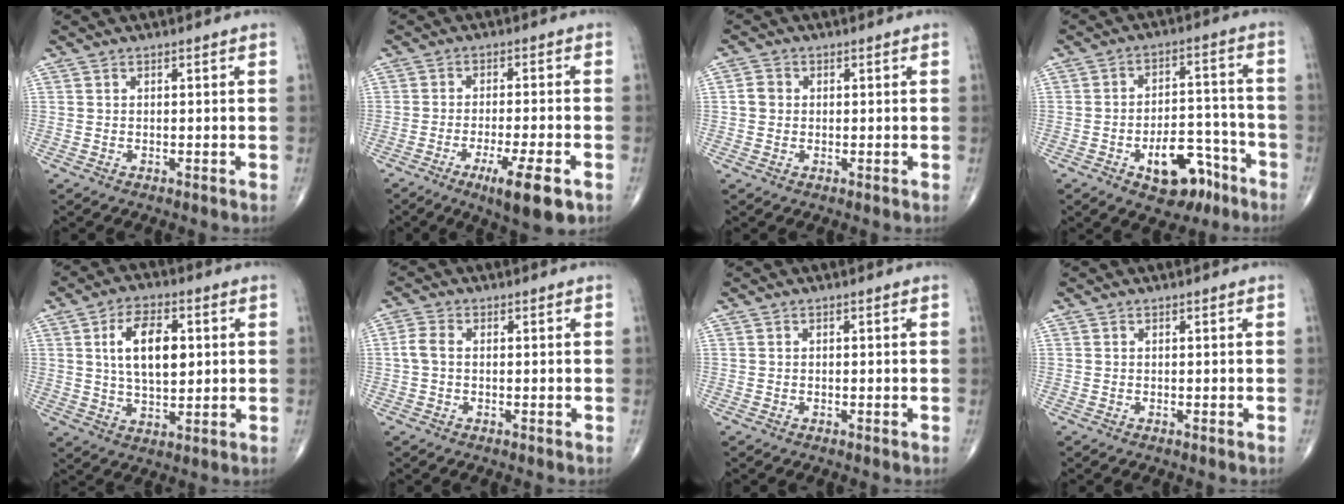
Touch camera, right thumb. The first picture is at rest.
{"total": 9.8, "force": [-4.9, 1.8, 8.2], "torque": [-0.133, -0.001, -0.073]}
{"total": 2.5, "force": [0.1, 2.2, 1.1], "torque": [-0.015, 0.007, -0.002]}
{"total": 12.1, "force": [-6.5, 6.6, 7.8], "torque": [-0.080, 0.054, -0.089]}
{"total": 11.2, "force": [2.2, 6.0, 9.2], "torque": [-0.143, -0.004, 0.039]}
{"total": 3.0, "force": [-0.1, 1.9, 2.3], "torque": [-0.053, 0.006, -0.008]}
{"total": 0.0}
{"total": 0.0}